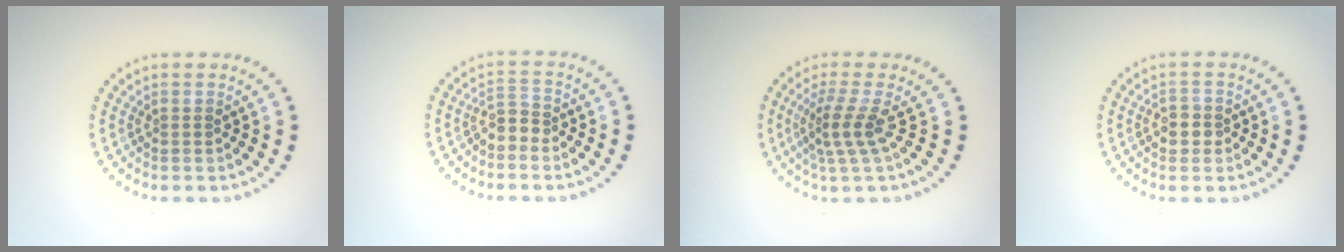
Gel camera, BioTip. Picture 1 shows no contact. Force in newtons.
{"total": 1.8, "press": 1.4, "slide": 1.0}
{"total": 2.7, "press": 1.9, "slide": 2.0}
{"total": 1.7, "press": 1.7, "slide": 0.3}